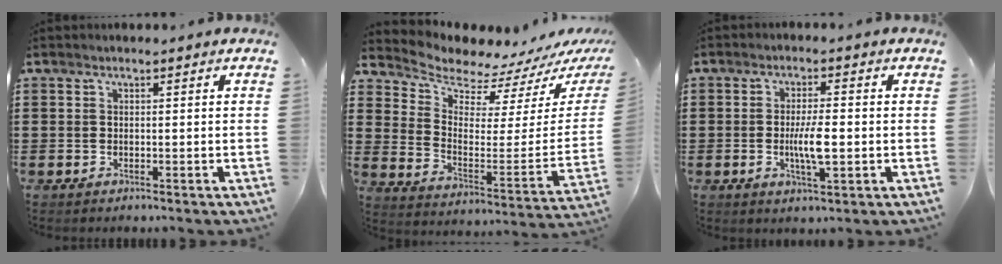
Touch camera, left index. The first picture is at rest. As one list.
[{"total": 6.3, "force": [6.2, 1.2, 0.0], "torque": [-0.037, -0.068, 0.104]}, {"total": 5.4, "force": [-0.6, 1.3, 5.2], "torque": [-0.104, -0.002, -0.017]}]